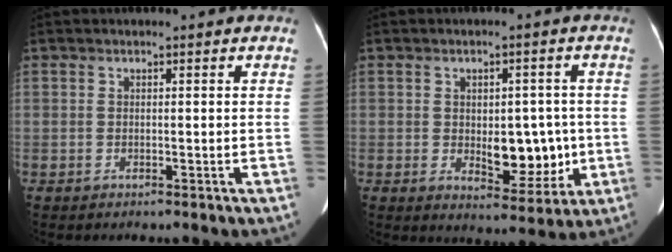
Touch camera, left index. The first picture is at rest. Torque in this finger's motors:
{"motor_torque": [0.14, -0.08, 0.12, 0.03]}